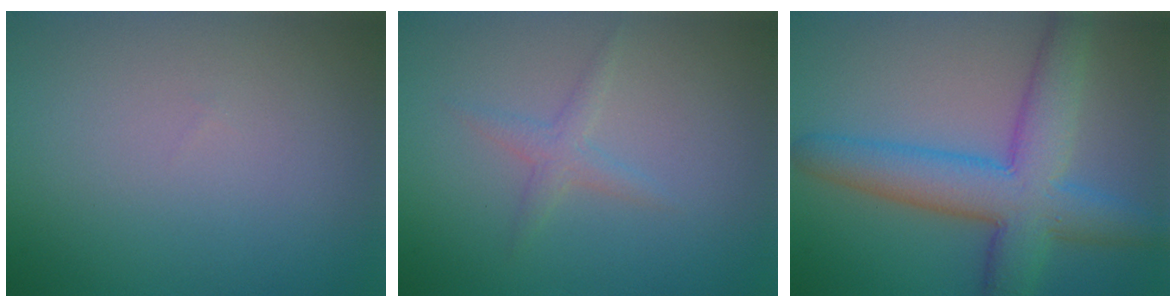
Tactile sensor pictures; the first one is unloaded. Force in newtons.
{"total": 1.4, "press": 1.4, "slide": 0.1}
{"total": 7.6, "press": 7.6, "slide": 0.3}